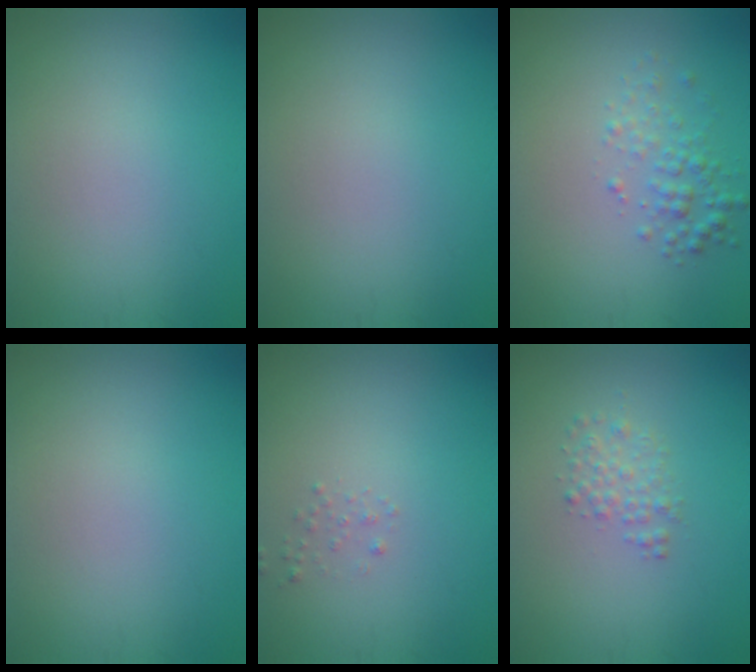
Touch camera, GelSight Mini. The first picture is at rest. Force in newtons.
{"total": 0.0}
{"total": 2.0, "press": 2.0, "slide": 0.1}
{"total": 0.0}
{"total": 0.6, "press": 0.6, "slide": 0.0}
{"total": 1.6, "press": 1.6, "slide": 0.0}